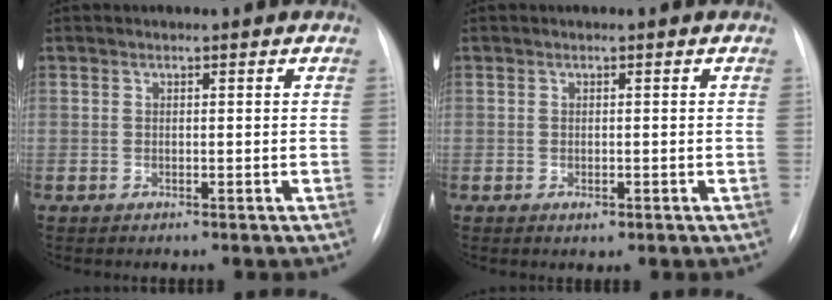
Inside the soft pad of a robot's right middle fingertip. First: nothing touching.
{"total": 1.0, "force": [-0.5, 0.5, 0.7], "torque": [-0.010, -0.002, -0.003]}